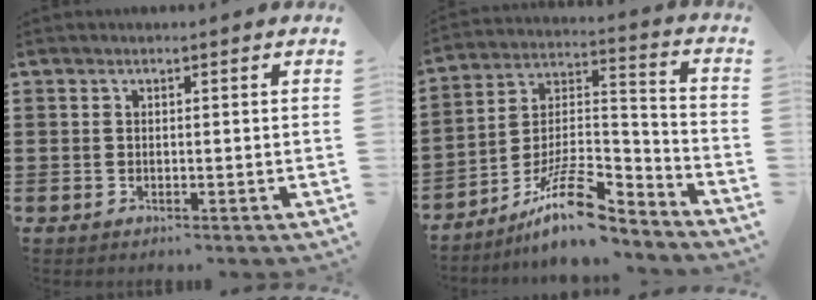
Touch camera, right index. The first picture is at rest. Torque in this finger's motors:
{"motor_torque": [-0.11, -0.31, -0.48, -0.21]}